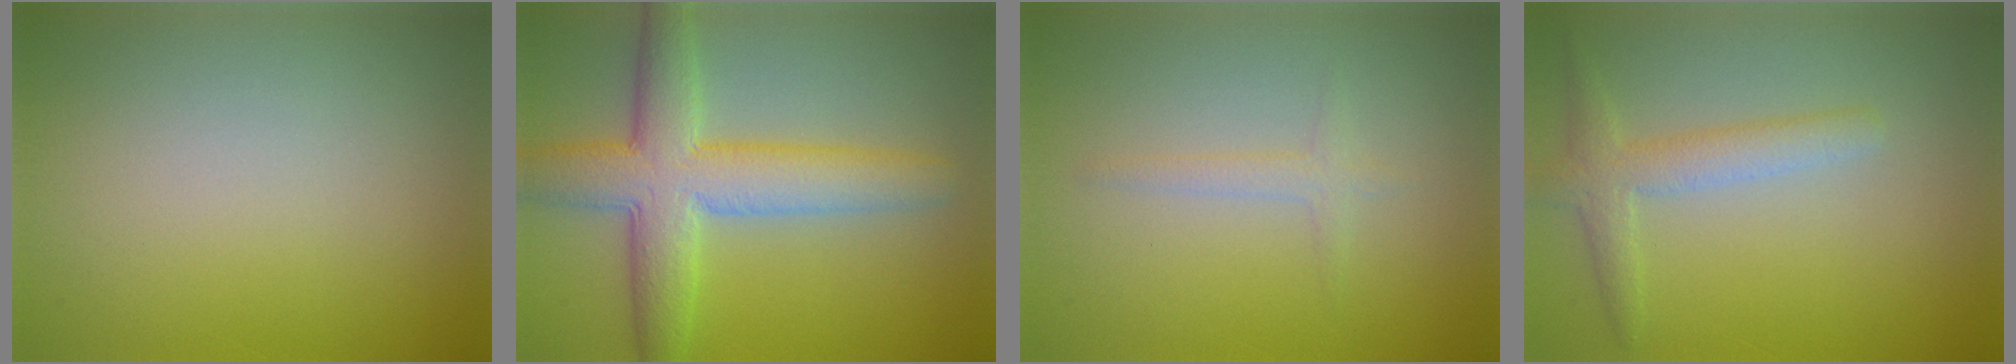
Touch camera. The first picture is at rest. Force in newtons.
{"total": 7.6, "press": 7.6, "slide": 0.2}
{"total": 1.2, "press": 1.2, "slide": 0.1}
{"total": 2.9, "press": 2.9, "slide": 0.1}